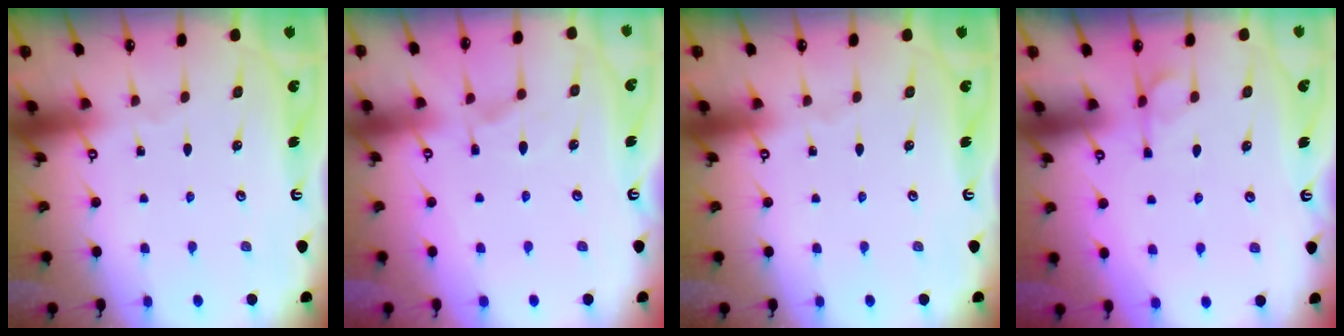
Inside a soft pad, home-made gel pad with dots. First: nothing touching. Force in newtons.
{"total": 5.4, "press": 5.2, "slide": 1.3}
{"total": 0.0}
{"total": 1.6, "press": 0.8, "slide": 1.3}